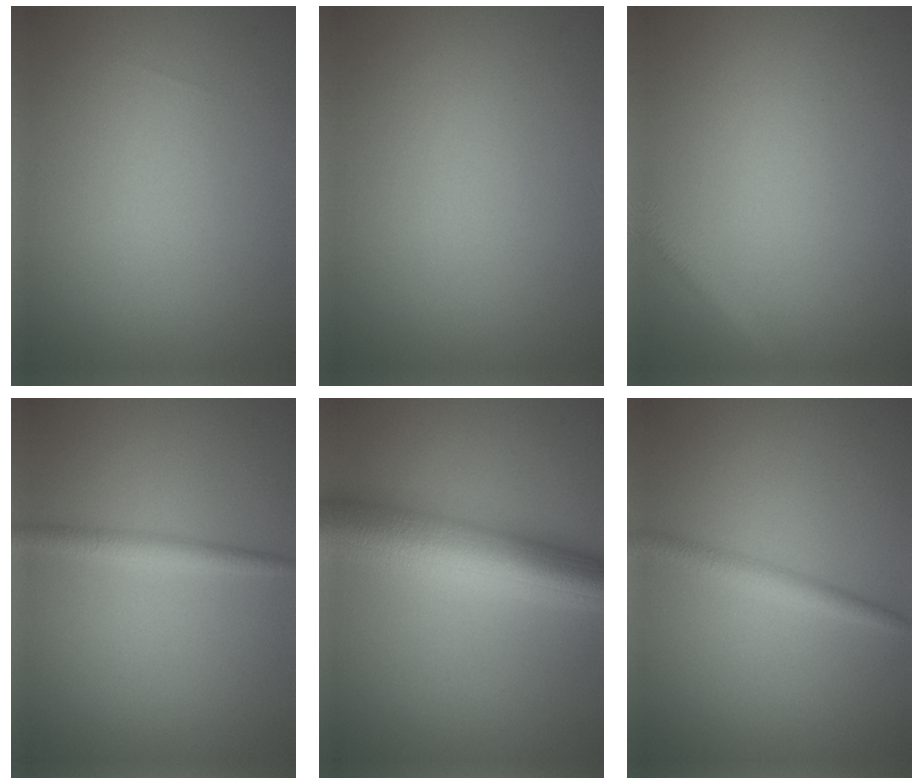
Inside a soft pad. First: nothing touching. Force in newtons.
{"total": 0.0}
{"total": 1.8, "press": 1.8, "slide": 0.1}
{"total": 2.0, "press": 2.0, "slide": 0.0}
{"total": 9.5, "press": 9.5, "slide": 0.1}
{"total": 1.9, "press": 1.9, "slide": 0.0}